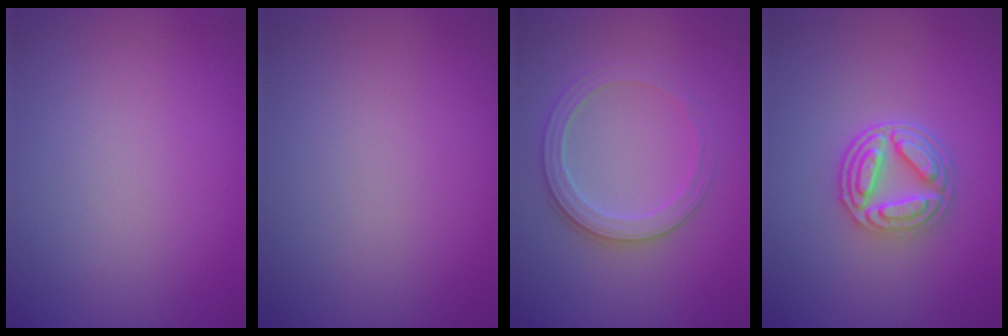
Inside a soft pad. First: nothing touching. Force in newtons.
{"total": 0.0}
{"total": 2.9, "press": 2.8, "slide": 0.7}
{"total": 4.6, "press": 3.7, "slide": 2.7}